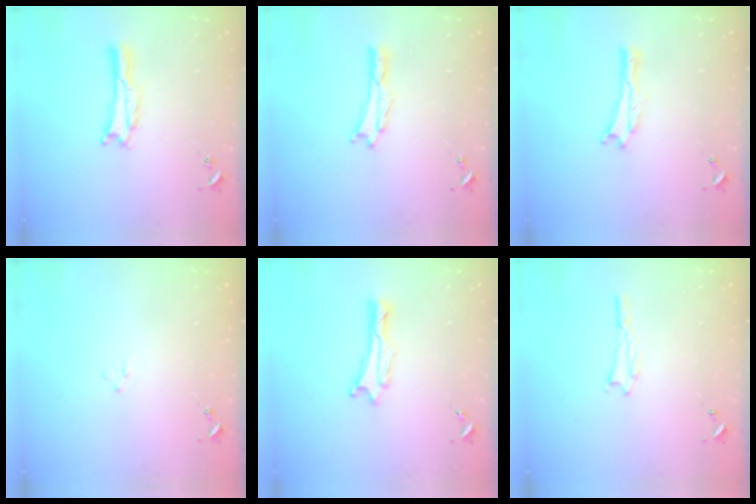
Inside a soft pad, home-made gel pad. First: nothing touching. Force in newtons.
{"total": 0.5, "press": 0.5, "slide": 0.2}
{"total": 0.0}
{"total": 0.7, "press": 0.7, "slide": 0.2}
{"total": 0.9, "press": 0.8, "slide": 0.1}
{"total": 1.0, "press": 1.0, "slide": 0.1}